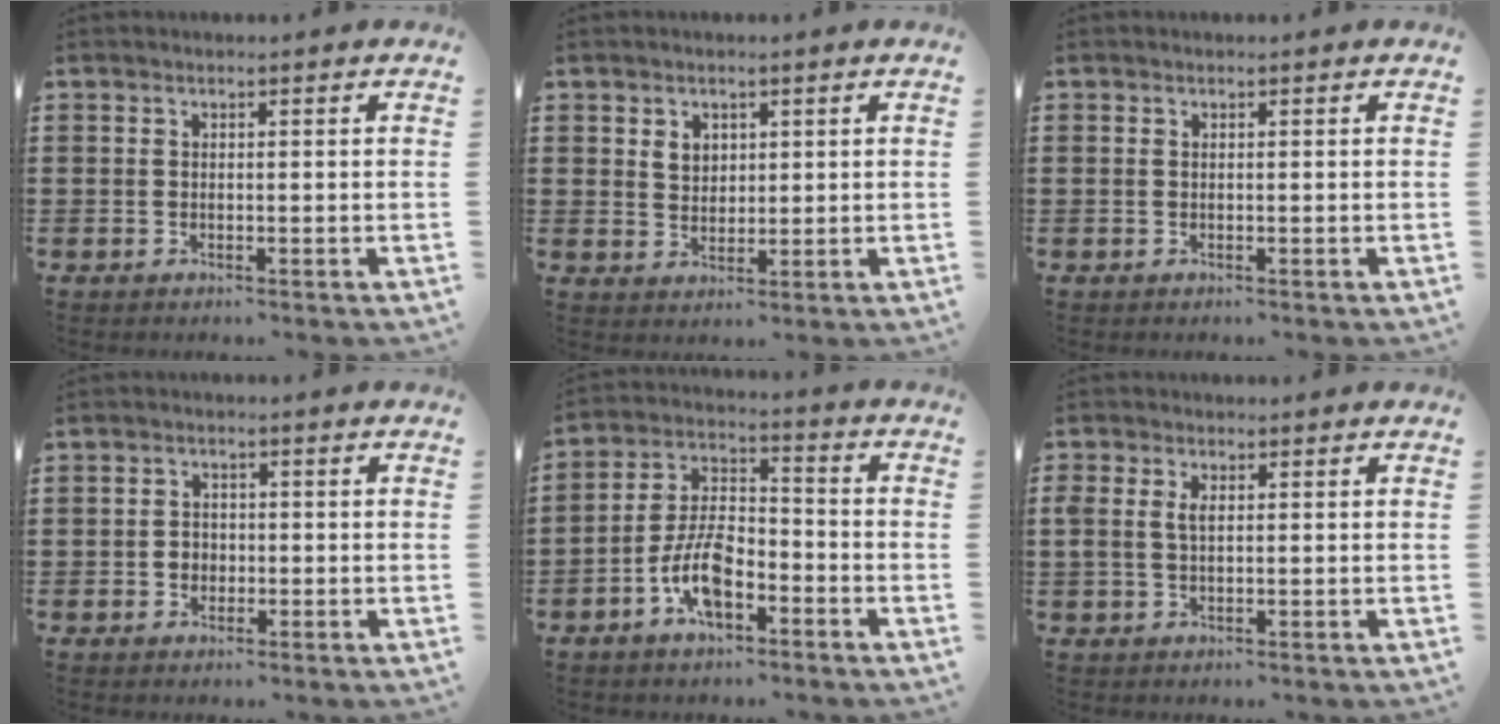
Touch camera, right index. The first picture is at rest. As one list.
[{"total": 2.5, "force": [1.3, 2.0, 0.9], "torque": [-0.024, 0.008, 0.023]}, {"total": 0.0}, {"total": 1.9, "force": [-0.5, 1.7, 0.7], "torque": [-0.018, 0.003, -0.012]}, {"total": 8.5, "force": [-4.2, 4.0, 6.2], "torque": [-0.141, 0.007, -0.083]}, {"total": 2.3, "force": [0.4, 1.3, 1.9], "torque": [-0.040, 0.009, 0.006]}]